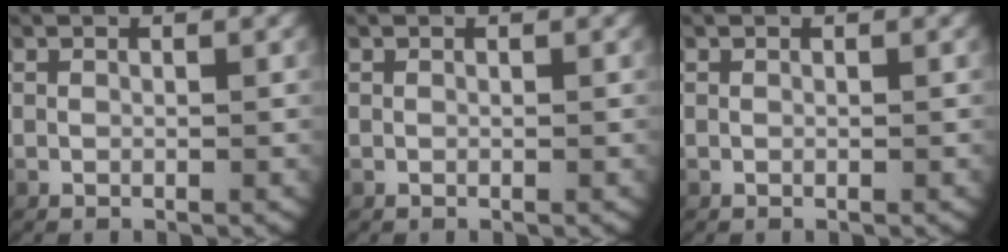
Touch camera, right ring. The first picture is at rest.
{"total": 0.0}
{"total": 0.0}